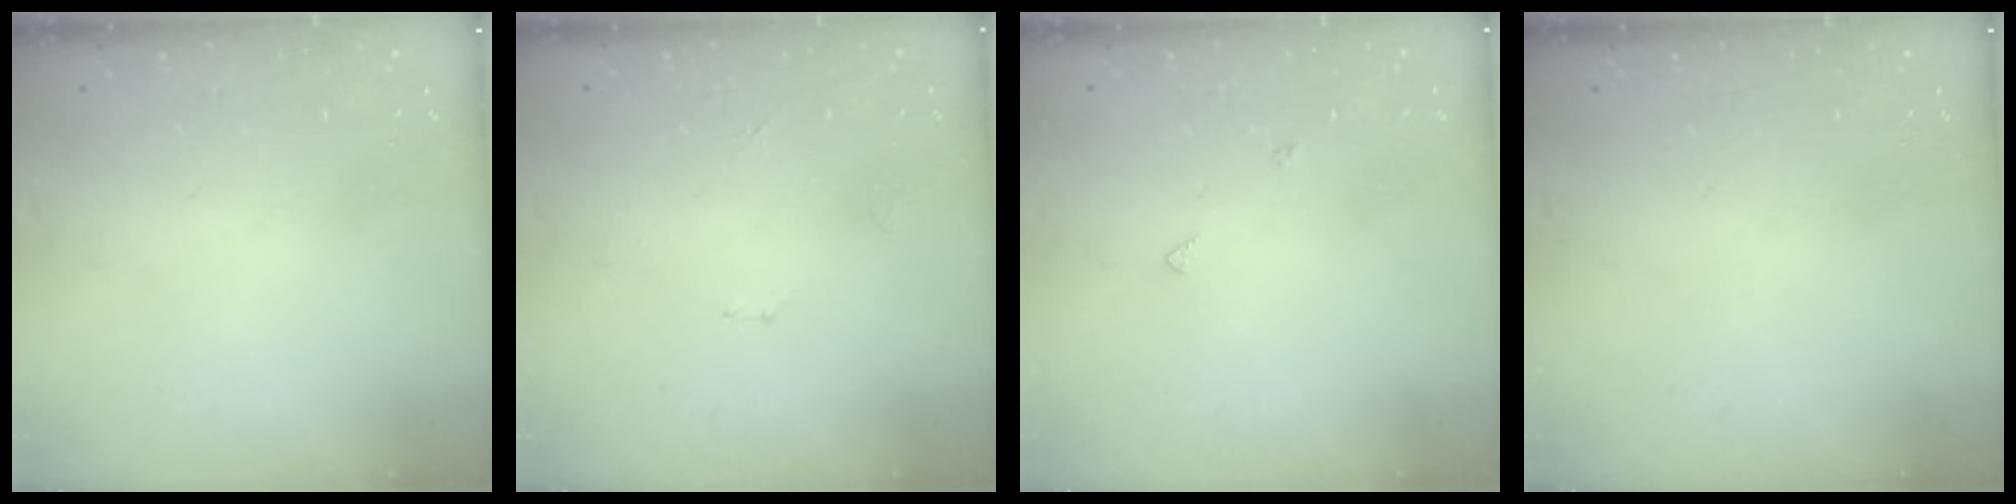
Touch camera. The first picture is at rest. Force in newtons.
{"total": 3.3, "press": 3.3, "slide": 0.4}
{"total": 4.4, "press": 4.4, "slide": 0.4}
{"total": 0.0}